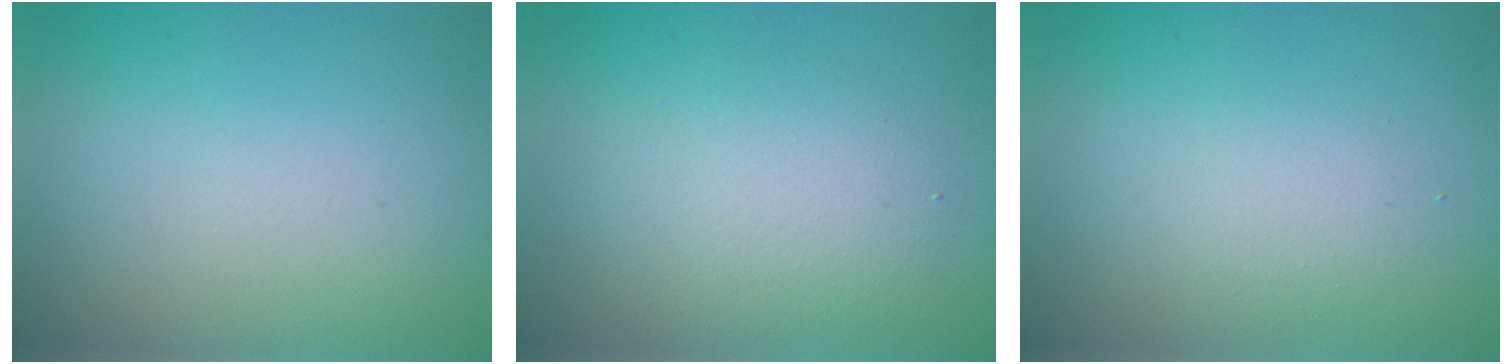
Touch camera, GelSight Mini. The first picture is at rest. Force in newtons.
{"total": 3.4, "press": 3.3, "slide": 0.3}
{"total": 1.6, "press": 1.6, "slide": 0.0}